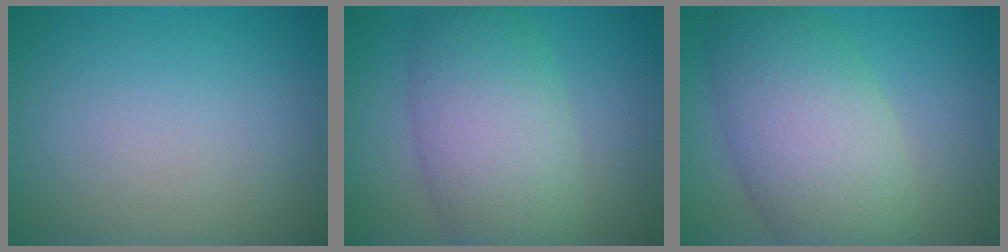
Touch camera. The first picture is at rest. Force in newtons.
{"total": 8.0, "press": 8.0, "slide": 0.6}
{"total": 9.6, "press": 9.6, "slide": 0.5}